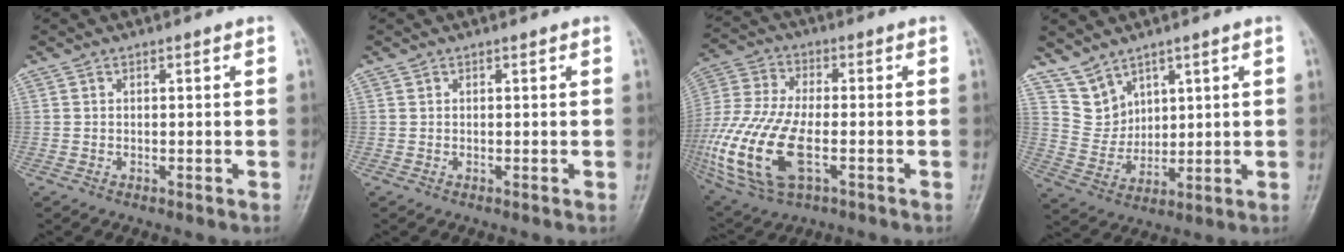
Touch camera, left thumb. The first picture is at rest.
{"total": 0.0}
{"total": 19.9, "force": [-5.0, 9.8, 16.6], "torque": [-0.390, -0.004, -0.086]}
{"total": 6.0, "force": [4.8, 3.6, 0.6], "torque": [0.012, -0.037, 0.114]}